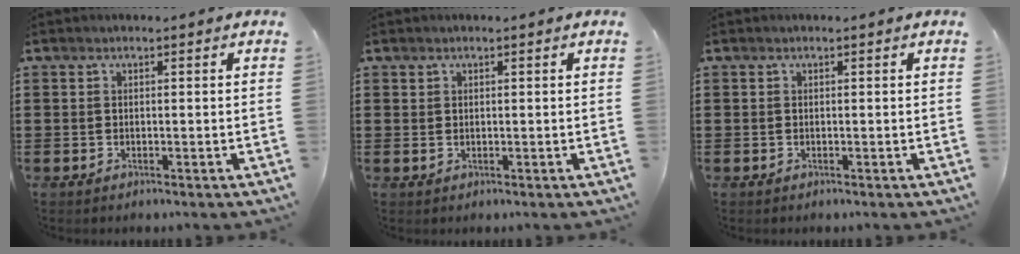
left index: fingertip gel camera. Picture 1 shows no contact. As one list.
[{"total": 0.7, "force": [0.3, 0.5, 0.4], "torque": [-0.009, 0.004, 0.006]}, {"total": 0.0}]